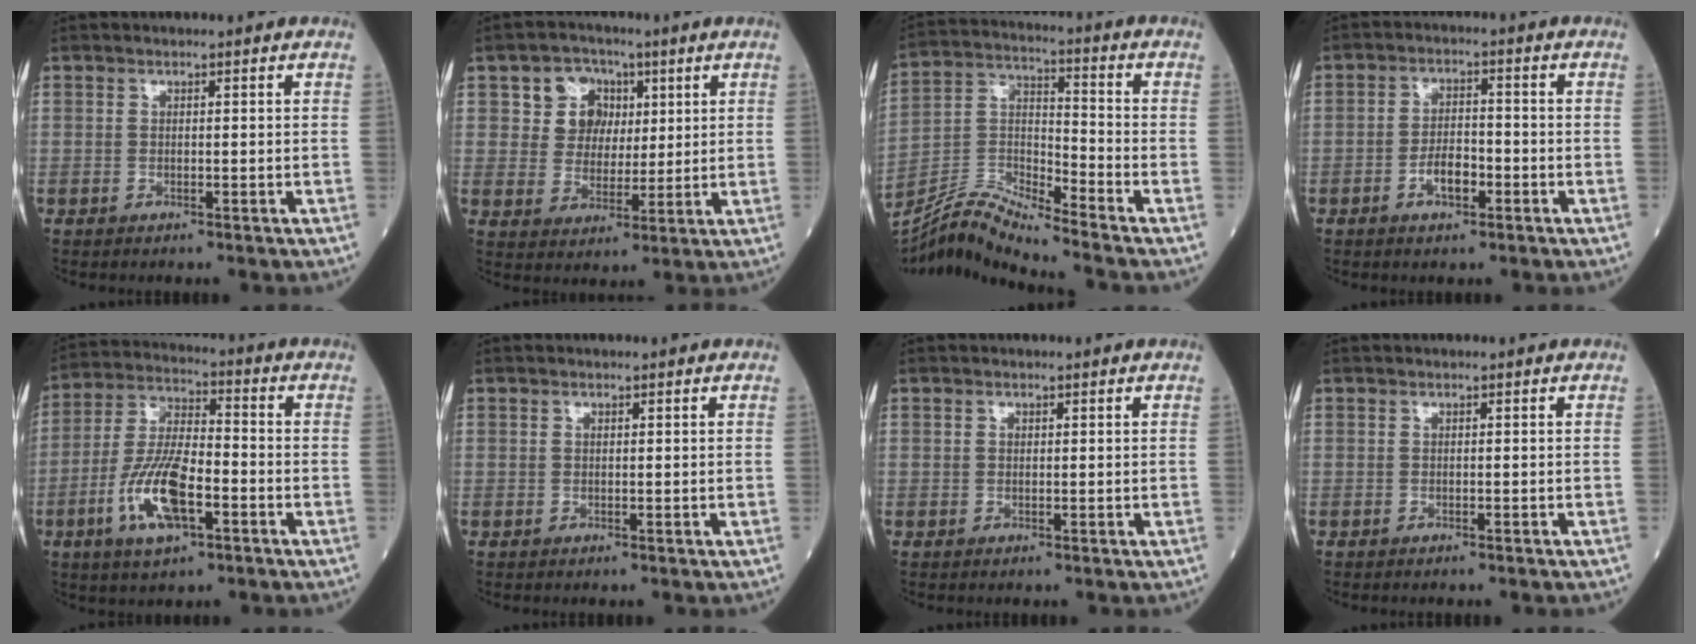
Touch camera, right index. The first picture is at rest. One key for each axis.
{"total": 7.4, "fx": 2.8, "fy": 6.4, "fz": 2.2, "tx": -0.037, "ty": 0.023, "tz": 0.052}
{"total": 10.5, "fx": -10.1, "fy": -1.4, "fz": 2.5, "tx": -0.052, "ty": 0.022, "tz": -0.192}
{"total": 4.4, "fx": -1.9, "fy": 2.0, "fz": 3.5, "tx": -0.063, "ty": 0.006, "tz": -0.034}
{"total": 12.1, "fx": -4.5, "fy": 4.0, "fz": 10.6, "tx": -0.220, "ty": -0.001, "tz": -0.083}
{"total": 0.6, "fx": 0.3, "fy": 0.4, "fz": 0.4, "tx": -0.007, "ty": -0.002, "tz": 0.005}
{"total": 0.8, "fx": 0.3, "fy": 0.6, "fz": 0.4, "tx": -0.007, "ty": -0.001, "tz": 0.005}
{"total": 0.8, "fx": -0.8, "fy": 0.0, "fz": 0.3, "tx": -0.001, "ty": 0.003, "tz": -0.011}